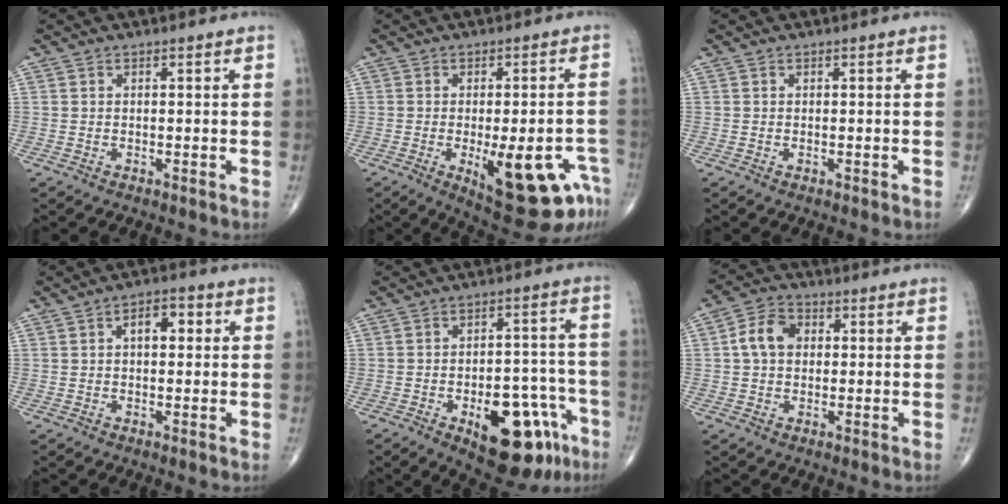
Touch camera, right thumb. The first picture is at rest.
{"total": 16.0, "force": [-6.6, 5.6, 13.5], "torque": [-0.125, 0.018, -0.070]}
{"total": 0.0}
{"total": 4.9, "force": [1.1, 2.8, 3.9], "torque": [-0.044, 0.010, 0.009]}
{"total": 18.0, "force": [-8.3, 8.6, 13.5], "torque": [-0.135, 0.049, -0.100]}
{"total": 7.1, "force": [0.9, 5.3, 4.6], "torque": [-0.075, 0.018, 0.008]}